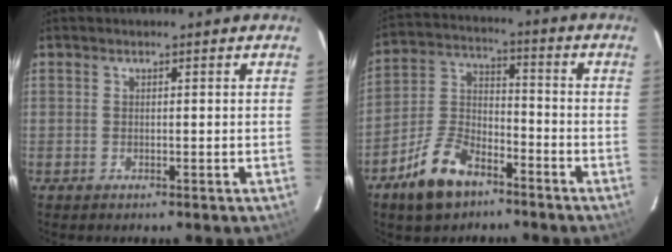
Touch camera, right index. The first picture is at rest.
{"total": 12.0, "force": [-7.8, 6.2, 6.7], "torque": [-0.148, 0.017, -0.140]}